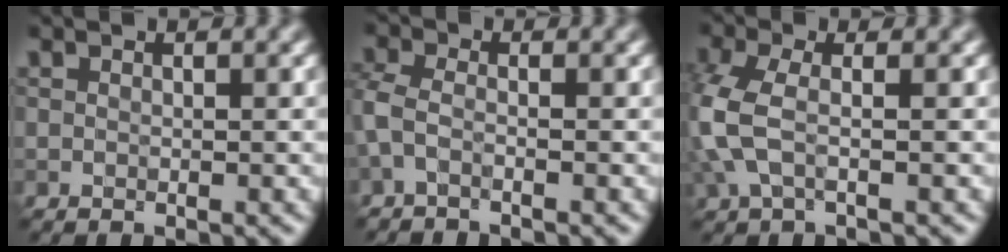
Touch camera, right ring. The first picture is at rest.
{"total": 1.9, "force": [-1.4, 0.5, 1.2], "torque": [-0.035, -0.010, -0.041]}
{"total": 4.0, "force": [-0.5, 1.6, 3.7], "torque": [-0.096, 0.001, -0.017]}